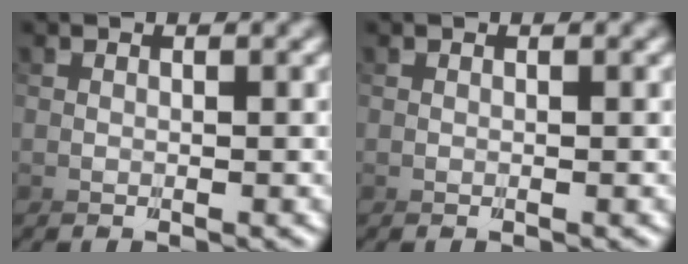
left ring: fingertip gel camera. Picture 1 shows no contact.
{"total": 0.0}